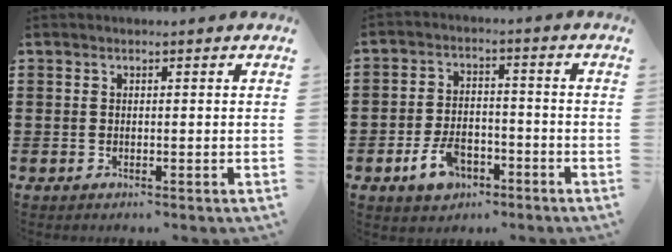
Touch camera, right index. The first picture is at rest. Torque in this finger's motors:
{"motor_torque": [0.54, 0.54, 0.12, 0.07]}